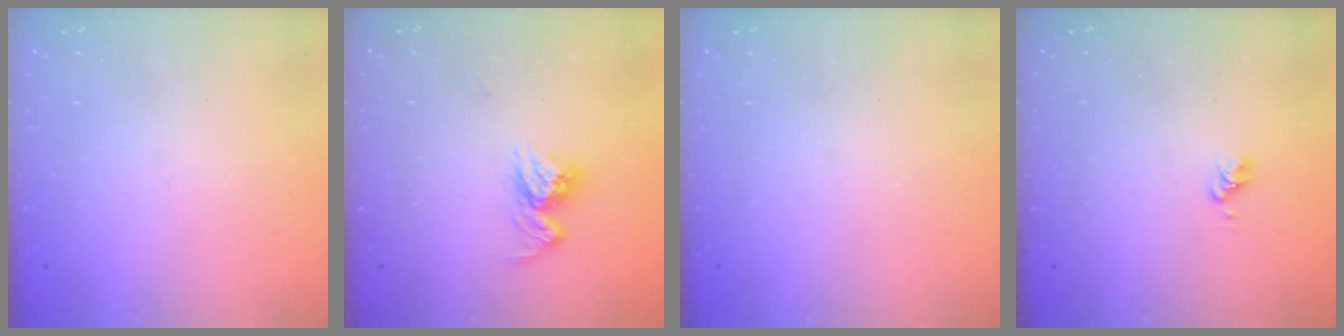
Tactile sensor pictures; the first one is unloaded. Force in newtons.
{"total": 10.0, "press": 10.0, "slide": 0.8}
{"total": 0.0}
{"total": 2.8, "press": 2.8, "slide": 0.3}